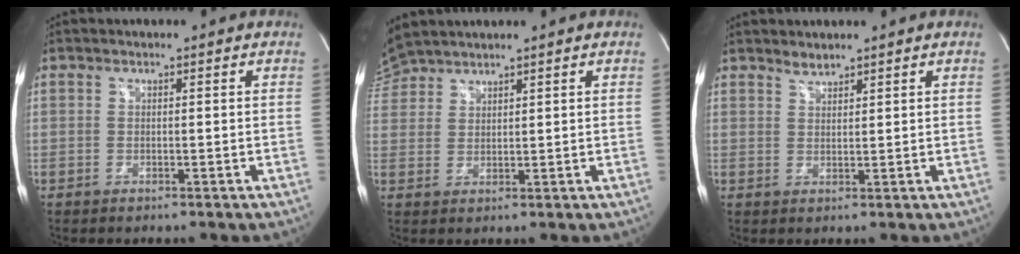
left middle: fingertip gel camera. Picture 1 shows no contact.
{"total": 4.8, "force": [4.8, 0.3, 0.5], "torque": [-0.030, 0.023, 0.105]}
{"total": 1.6, "force": [1.6, 0.3, 0.2], "torque": [-0.004, 0.000, 0.031]}